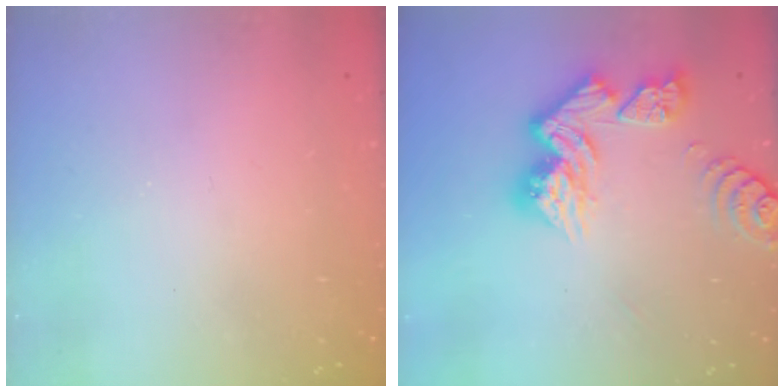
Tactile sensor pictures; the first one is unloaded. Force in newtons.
{"total": 13.6, "press": 13.5, "slide": 1.6}